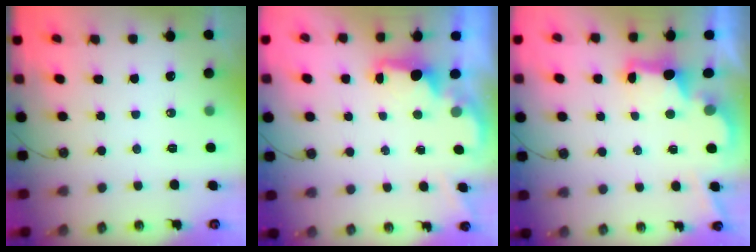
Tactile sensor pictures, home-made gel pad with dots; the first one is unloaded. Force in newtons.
{"total": 1.7, "press": 1.5, "slide": 0.7}
{"total": 2.8, "press": 2.6, "slide": 0.9}